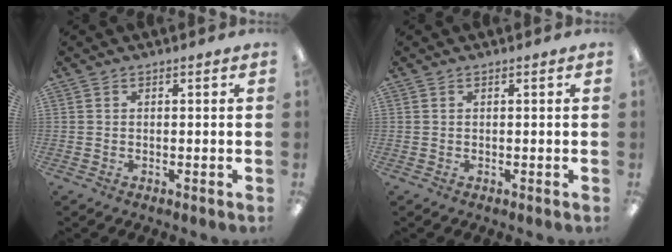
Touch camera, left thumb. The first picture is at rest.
{"total": 0.6, "force": [0.0, -0.1, 0.6], "torque": [-0.008, -0.003, 0.000]}